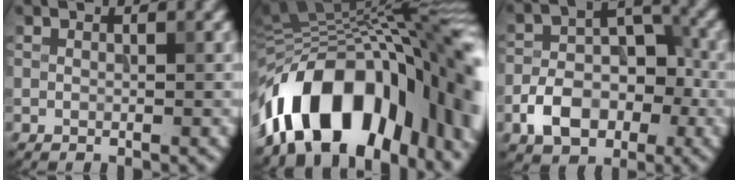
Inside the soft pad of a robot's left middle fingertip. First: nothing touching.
{"total": 16.6, "force": [-7.7, 8.8, 11.8], "torque": [-0.162, 0.020, -0.141]}
{"total": 6.6, "force": [-2.7, 4.2, 4.3], "torque": [-0.062, 0.002, -0.049]}